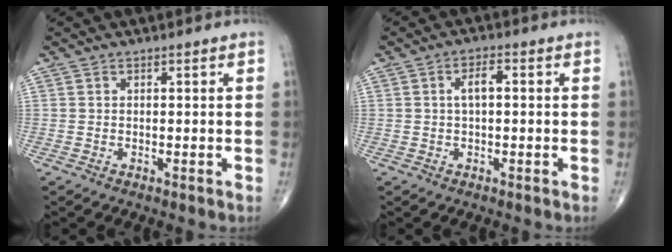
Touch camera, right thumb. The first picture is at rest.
{"total": 3.2, "force": [0.3, 1.4, 2.9], "torque": [-0.054, 0.010, 0.002]}